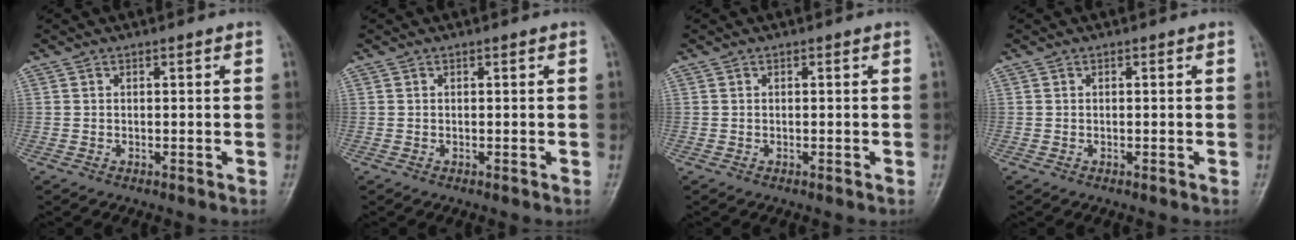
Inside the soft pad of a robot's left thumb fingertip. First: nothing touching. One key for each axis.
{"total": 0.0}
{"total": 0.0}
{"total": 0.0}